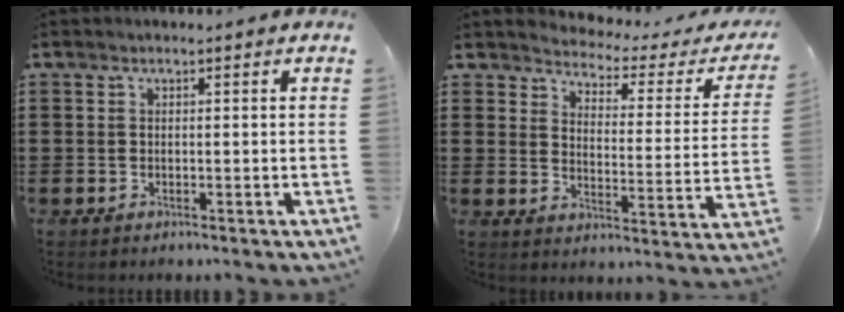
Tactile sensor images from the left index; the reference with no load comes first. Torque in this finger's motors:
{"motor_torque": [2.14, 0.00, 0.03, -0.05]}